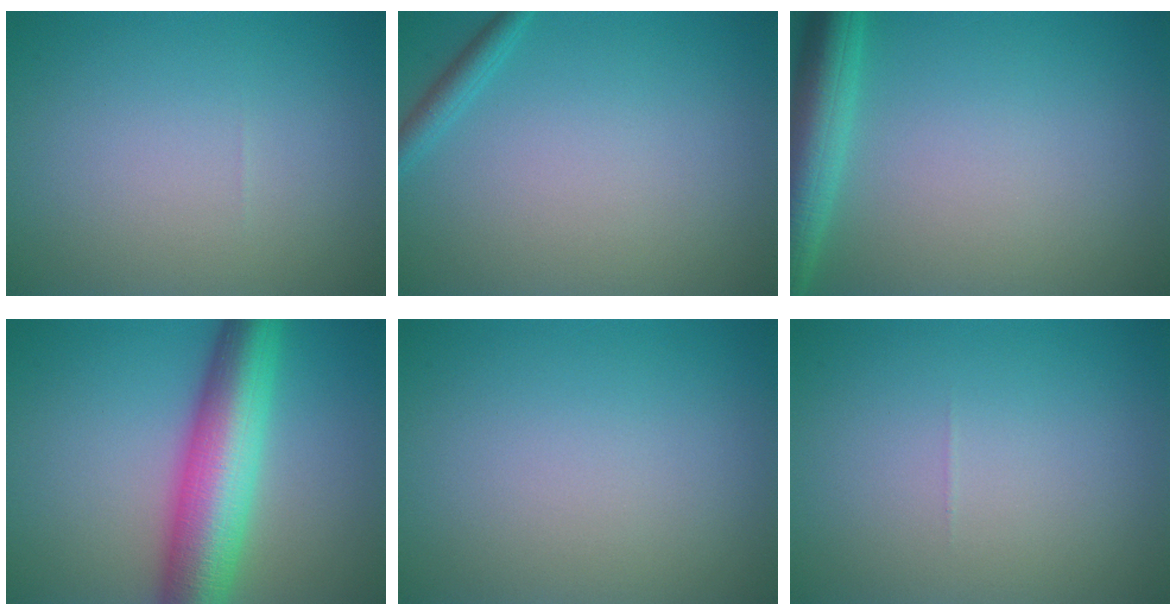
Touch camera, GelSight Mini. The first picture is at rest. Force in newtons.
{"total": 1.5, "press": 1.5, "slide": 0.2}
{"total": 5.1, "press": 5.1, "slide": 0.4}
{"total": 9.6, "press": 9.6, "slide": 0.2}
{"total": 0.0}
{"total": 0.0}